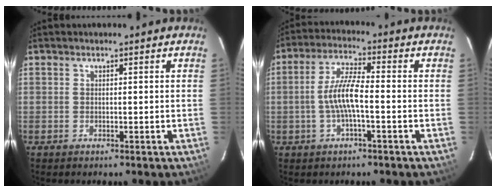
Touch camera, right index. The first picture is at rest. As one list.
[{"total": 7.2, "force": [-1.6, 1.4, 6.9], "torque": [-0.143, 0.008, -0.031]}]